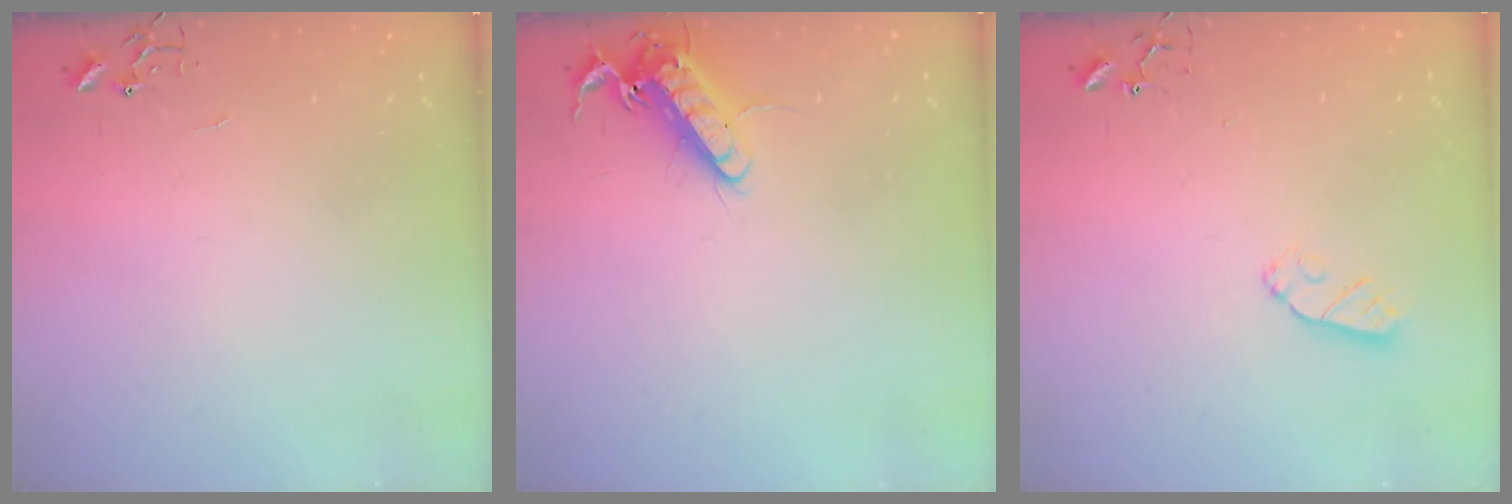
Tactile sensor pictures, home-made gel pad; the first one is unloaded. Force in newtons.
{"total": 13.5, "press": 13.3, "slide": 1.9}
{"total": 6.6, "press": 6.6, "slide": 0.2}